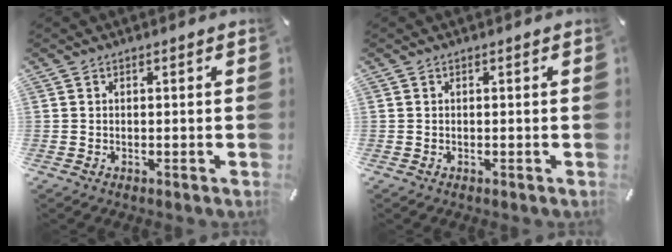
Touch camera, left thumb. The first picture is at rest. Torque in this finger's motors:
{"motor_torque": [0.00, 0.00, 0.00, 0.00, 0.00]}